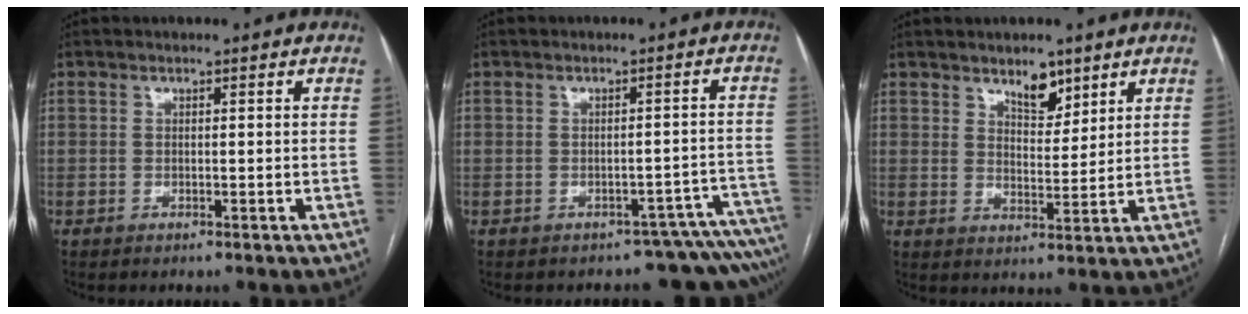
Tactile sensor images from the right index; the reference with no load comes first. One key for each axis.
{"total": 9.1, "fx": -8.8, "fy": 2.1, "fz": -0.4, "tx": 0.041, "ty": 0.046, "tz": -0.088}
{"total": 4.8, "fx": 3.5, "fy": 2.1, "fz": 2.5, "tx": -0.038, "ty": -0.007, "tz": 0.061}